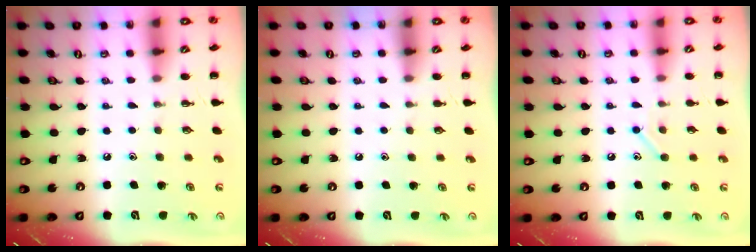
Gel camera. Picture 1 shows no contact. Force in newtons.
{"total": 0.9, "press": 0.9, "slide": 0.2}
{"total": 6.9, "press": 6.8, "slide": 1.4}